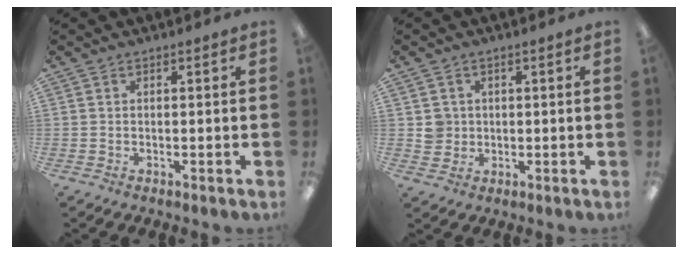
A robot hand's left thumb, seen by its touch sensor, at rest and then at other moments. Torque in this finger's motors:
{"motor_torque": [-0.11, 0.11, 0.04, -0.01, 0.00]}